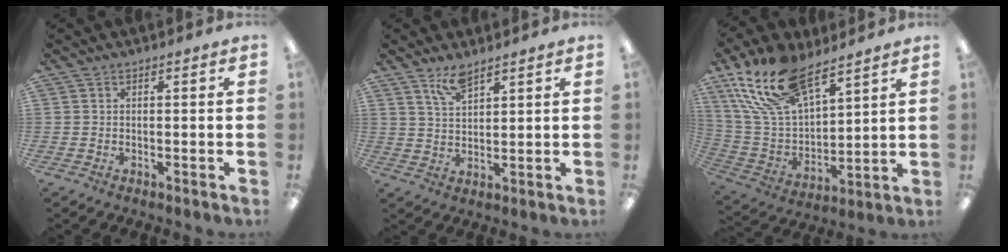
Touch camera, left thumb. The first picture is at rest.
{"total": 5.9, "force": [4.5, 1.9, 3.2], "torque": [-0.066, -0.015, 0.082]}
{"total": 20.4, "force": [13.4, 9.6, 12.0], "torque": [-0.260, -0.056, 0.247]}